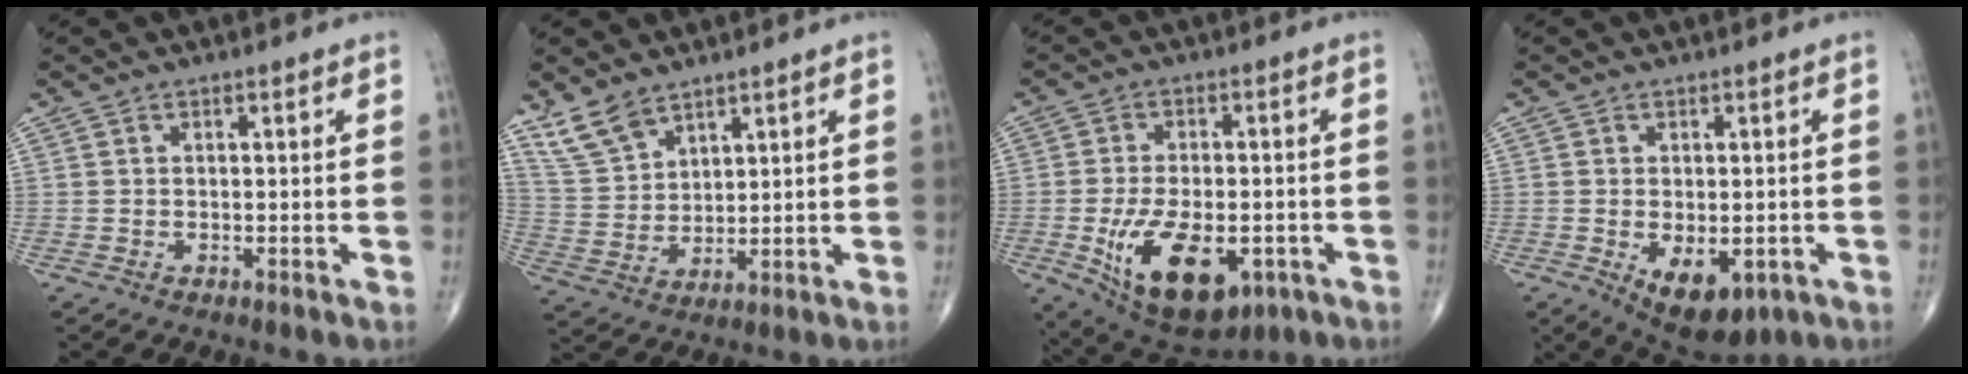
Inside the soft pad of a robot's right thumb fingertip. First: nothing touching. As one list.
[{"total": 7.5, "force": [5.8, 3.7, 3.1], "torque": [-0.054, -0.023, 0.127]}, {"total": 16.5, "force": [-5.3, 8.8, 13.0], "torque": [-0.210, 0.000, -0.064]}, {"total": 9.2, "force": [-3.0, 5.1, 7.1], "torque": [-0.095, -0.007, -0.030]}]